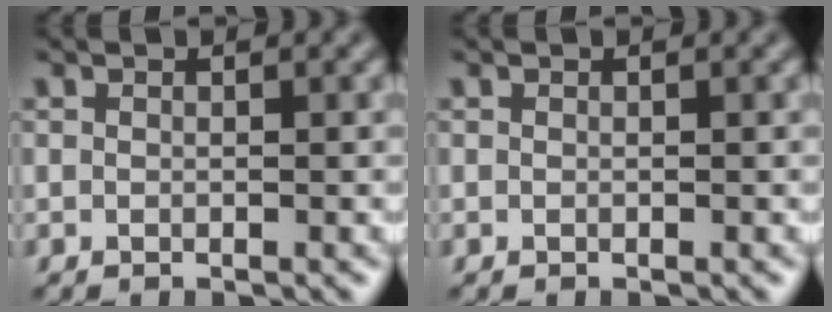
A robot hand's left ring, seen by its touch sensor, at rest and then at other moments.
{"total": 0.0}